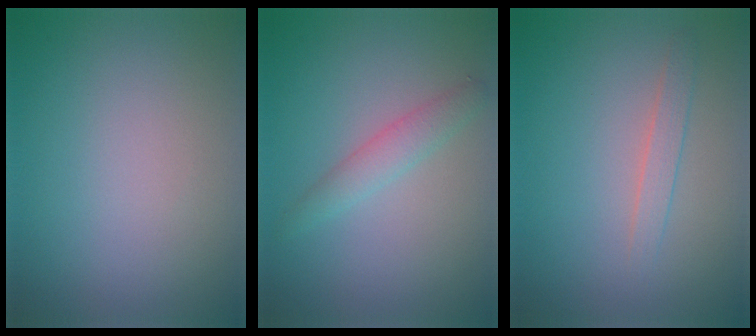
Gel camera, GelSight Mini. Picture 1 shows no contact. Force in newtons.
{"total": 2.0, "press": 2.0, "slide": 0.1}
{"total": 1.4, "press": 1.4, "slide": 0.1}